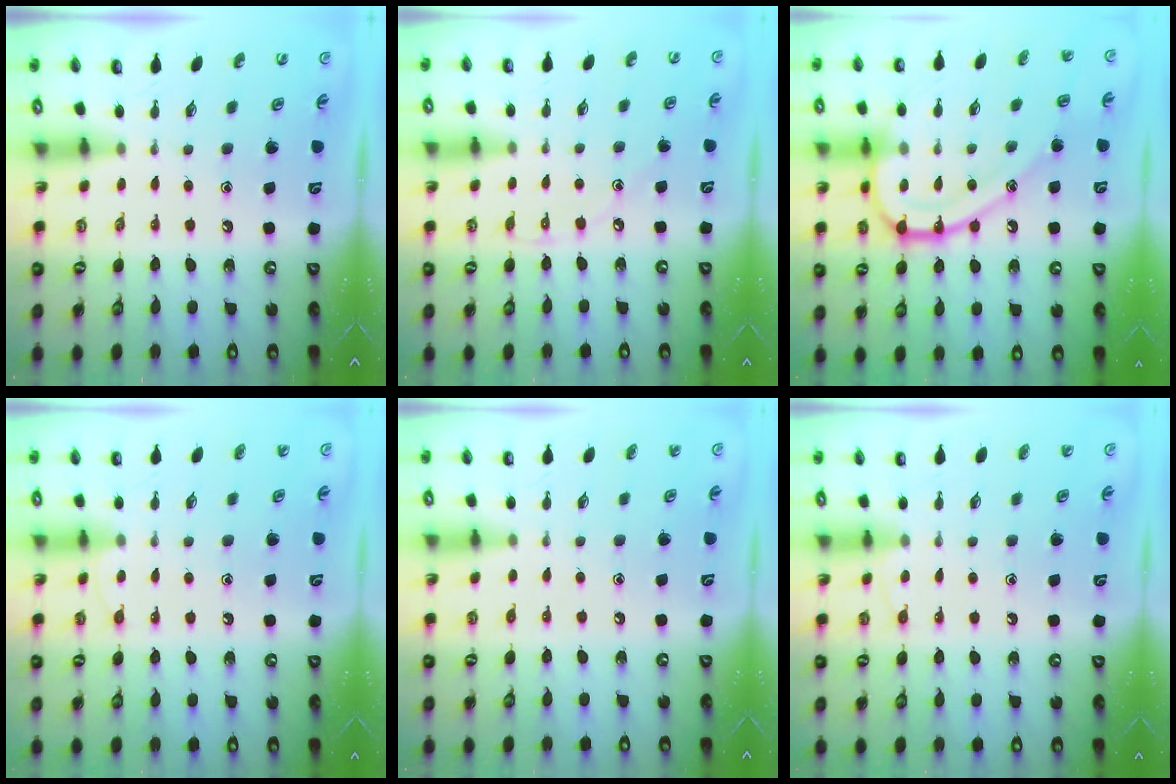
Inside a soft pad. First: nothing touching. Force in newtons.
{"total": 4.0, "press": 4.0, "slide": 0.5}
{"total": 18.1, "press": 18.0, "slide": 1.7}
{"total": 5.8, "press": 5.8, "slide": 0.6}
{"total": 3.6, "press": 3.5, "slide": 0.4}
{"total": 7.2, "press": 7.2, "slide": 0.7}